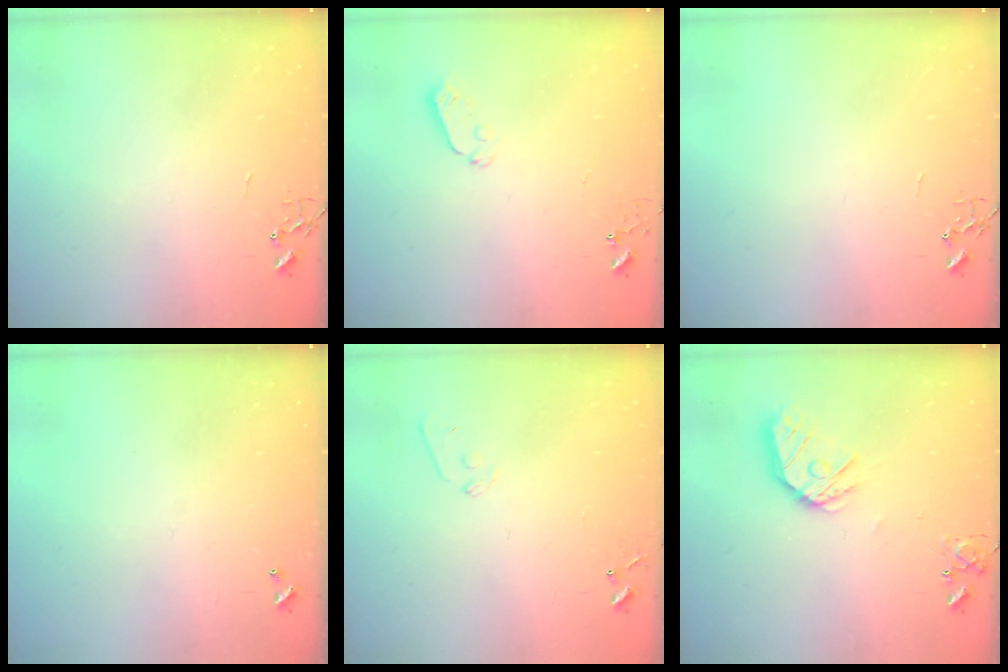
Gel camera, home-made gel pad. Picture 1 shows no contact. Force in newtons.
{"total": 5.0, "press": 5.0, "slide": 0.4}
{"total": 0.0}
{"total": 0.0}
{"total": 5.2, "press": 5.2, "slide": 0.5}
{"total": 14.1, "press": 14.0, "slide": 1.7}